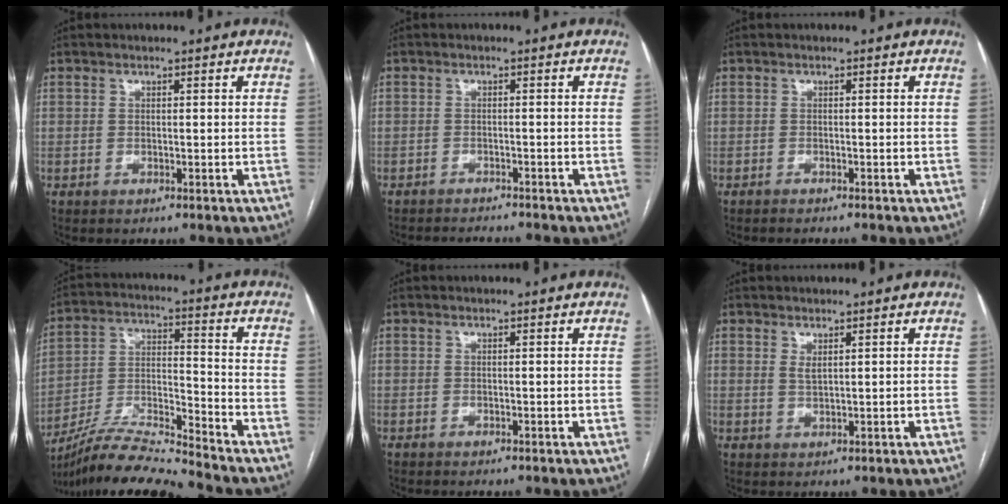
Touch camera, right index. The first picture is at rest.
{"total": 4.3, "force": [-4.2, 0.7, 0.5], "torque": [0.004, -0.006, -0.061]}
{"total": 2.4, "force": [-2.1, 0.1, 1.0], "torque": [-0.014, -0.002, -0.023]}
{"total": 12.5, "force": [-11.8, -1.3, 3.9], "torque": [-0.074, 0.009, -0.219]}
{"total": 0.0}
{"total": 1.3, "force": [0.8, 0.3, 1.0], "torque": [-0.022, -0.004, 0.020]}